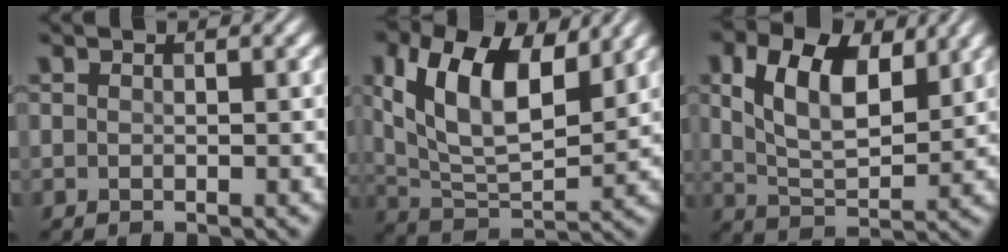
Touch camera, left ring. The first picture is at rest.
{"total": 10.3, "force": [3.9, 5.3, 7.9], "torque": [-0.154, 0.000, 0.069]}
{"total": 7.6, "force": [3.0, 4.3, 5.6], "torque": [-0.114, 0.001, 0.052]}